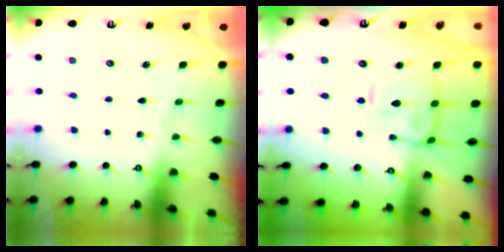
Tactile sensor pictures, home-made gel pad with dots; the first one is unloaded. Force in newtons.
{"total": 5.2, "press": 5.1, "slide": 1.0}